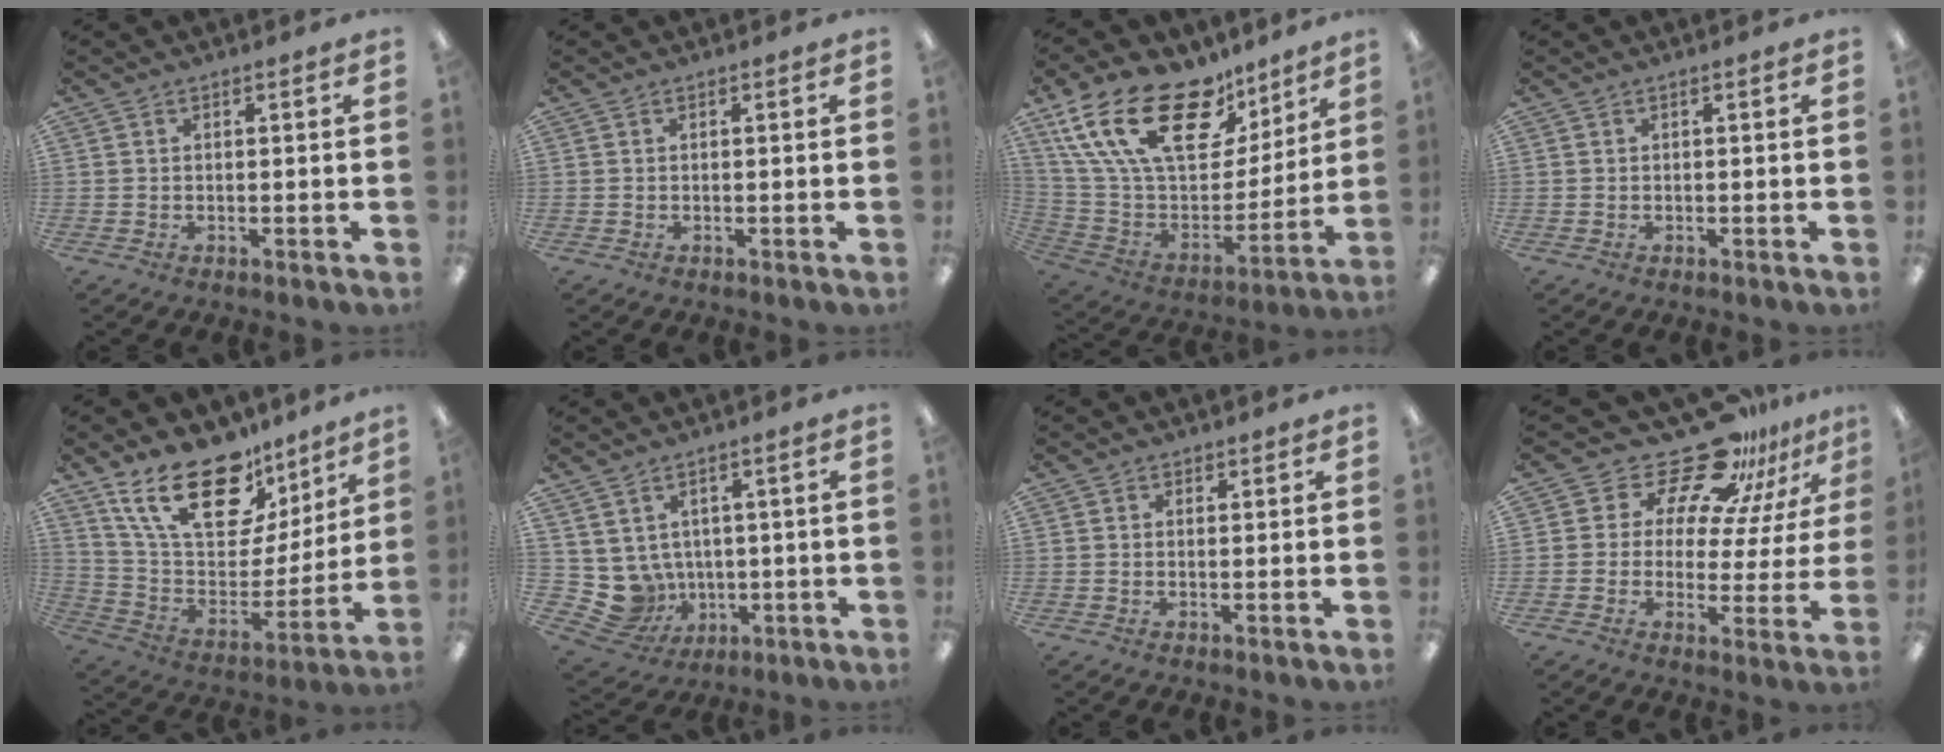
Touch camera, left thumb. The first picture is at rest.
{"total": 0.0}
{"total": 26.0, "force": [15.0, 13.6, 16.3], "torque": [-0.305, -0.089, 0.270]}
{"total": 0.0}
{"total": 24.0, "force": [15.9, 11.6, 13.8], "torque": [-0.240, -0.094, 0.288]}
{"total": 7.1, "force": [1.3, 6.8, 1.8], "torque": [-0.076, -0.022, 0.036]}
{"total": 0.8, "force": [0.6, 0.6, 0.1], "torque": [0.006, -0.003, 0.009]}
{"total": 18.5, "force": [14.6, 8.5, 7.6], "torque": [-0.140, -0.111, 0.255]}